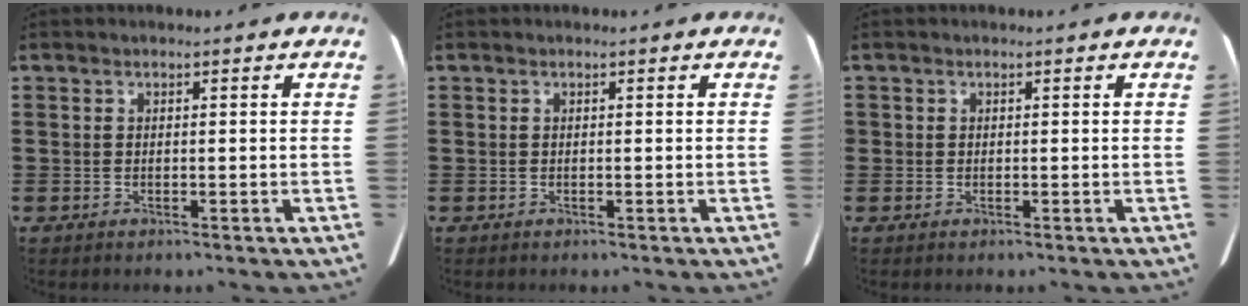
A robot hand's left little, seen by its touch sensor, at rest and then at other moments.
{"total": 0.0}
{"total": 0.6, "force": [0.1, 0.6, 0.2], "torque": [-0.005, 0.005, 0.002]}